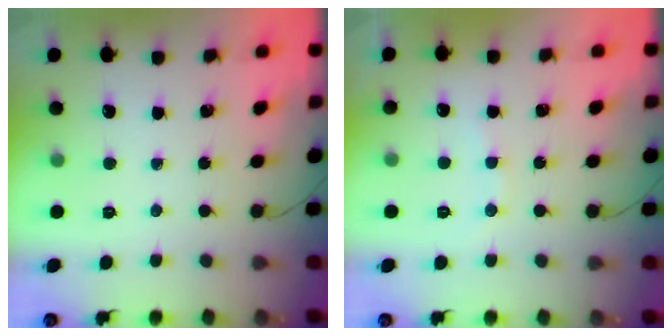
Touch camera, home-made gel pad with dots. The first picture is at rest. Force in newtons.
{"total": 6.1, "press": 6.0, "slide": 1.1}